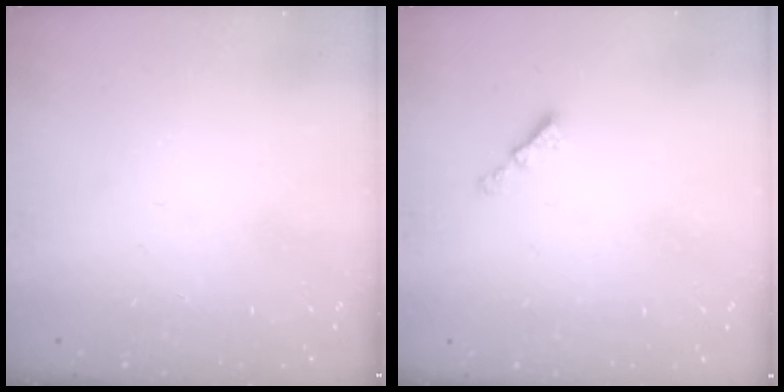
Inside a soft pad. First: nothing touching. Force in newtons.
{"total": 2.1, "press": 2.1, "slide": 0.4}